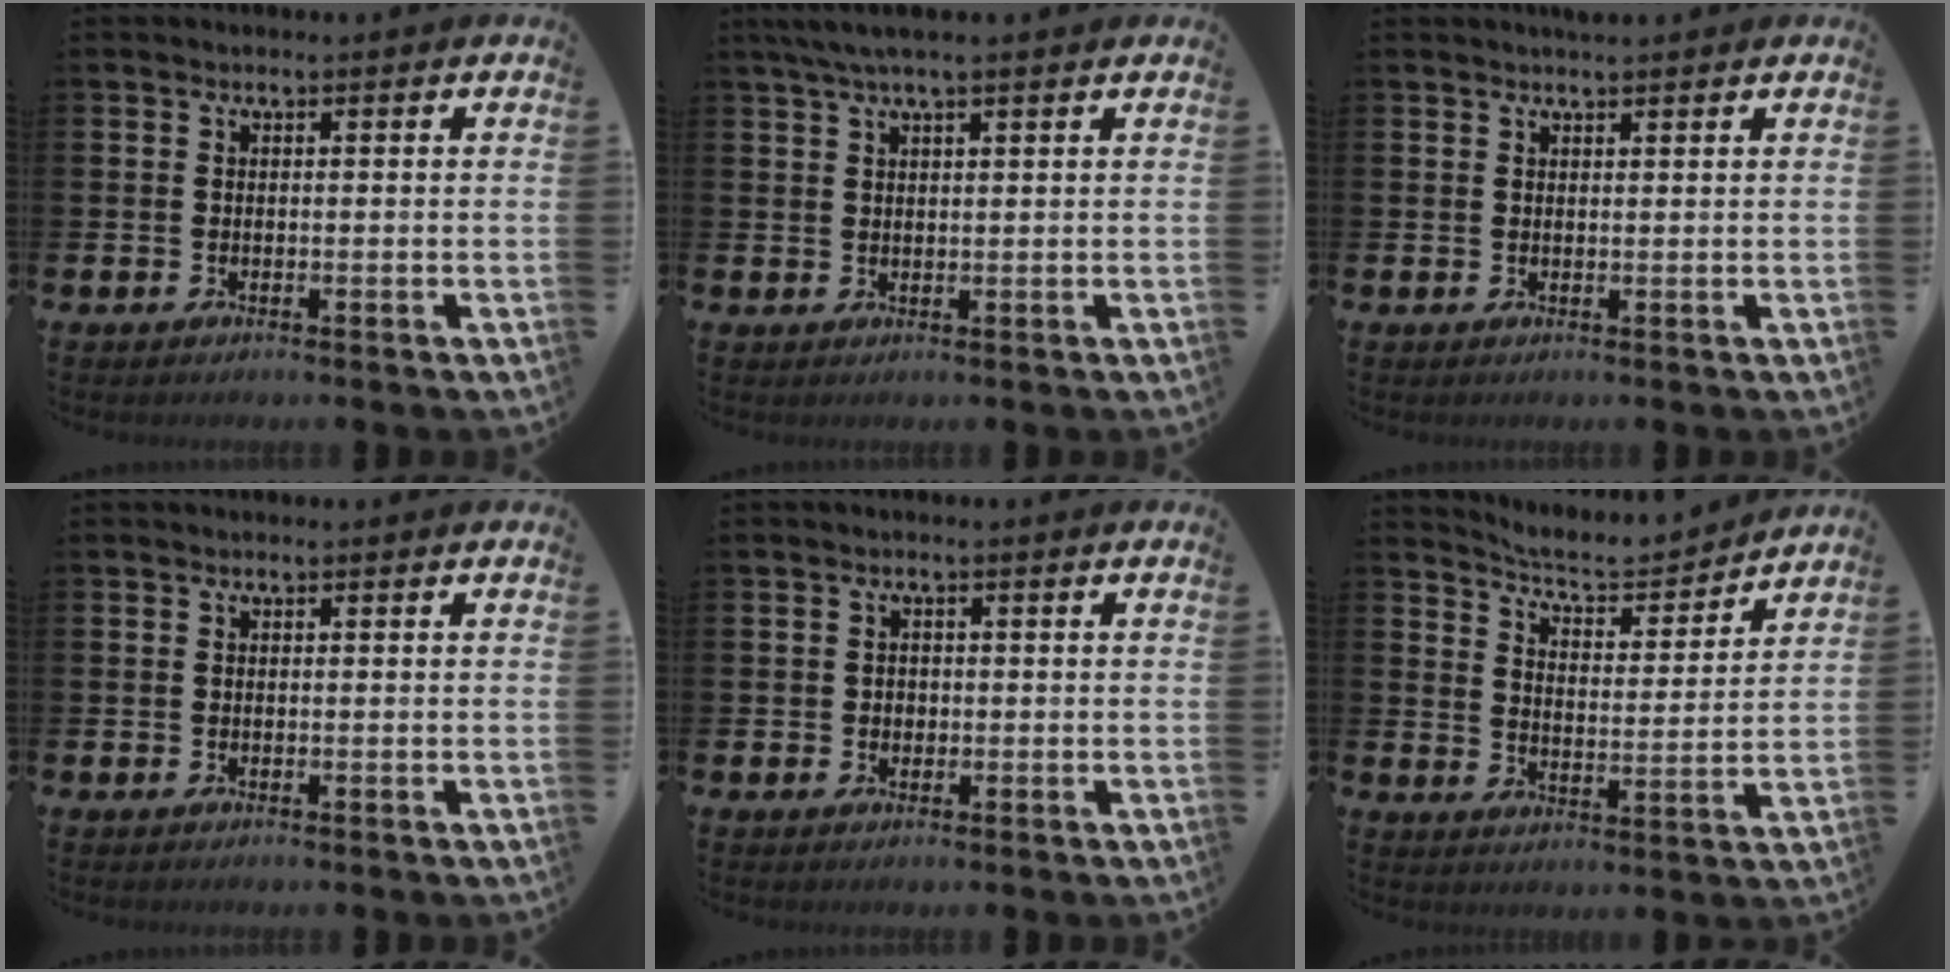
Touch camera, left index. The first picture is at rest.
{"total": 3.5, "force": [2.8, 0.4, 2.2], "torque": [-0.052, 0.004, 0.051]}
{"total": 1.5, "force": [1.5, 0.1, 0.3], "torque": [0.003, -0.005, 0.025]}
{"total": 0.0}
{"total": 1.2, "force": [0.0, 1.1, 0.4], "torque": [0.003, 0.004, -0.005]}
{"total": 6.1, "force": [5.9, 0.8, 1.0], "torque": [-0.043, -0.049, 0.099]}